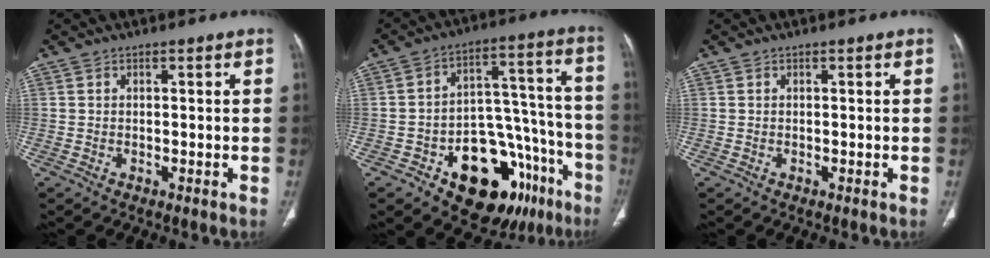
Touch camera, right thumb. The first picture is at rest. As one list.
[{"total": 22.4, "force": [-11.7, 12.5, 14.4], "torque": [-0.128, 0.104, -0.159]}, {"total": 0.0}]